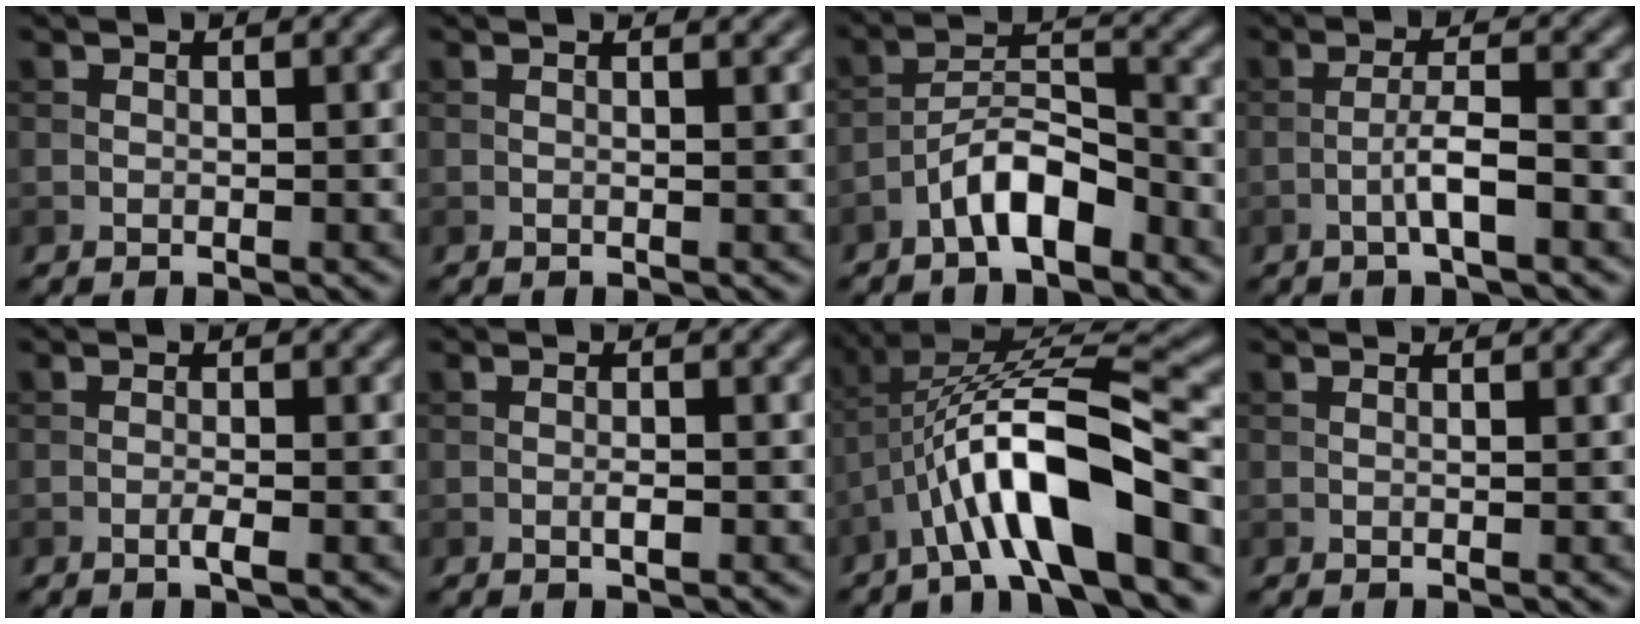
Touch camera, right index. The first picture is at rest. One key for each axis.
{"total": 2.1, "fx": 1.3, "fy": 0.9, "fz": 1.4, "tx": -0.008, "ty": 0.005, "tz": -0.008}
{"total": 5.1, "fx": -3.2, "fy": 1.8, "fz": 3.6, "tx": -0.057, "ty": 0.016, "tz": -0.061}
{"total": 3.1, "fx": -1.3, "fy": 0.3, "fz": 2.8, "tx": -0.051, "ty": 0.011, "tz": -0.028}
{"total": 1.3, "fx": -0.5, "fy": 0.2, "fz": 1.2, "tx": -0.019, "ty": 0.001, "tz": -0.014}
{"total": 1.1, "fx": -0.4, "fy": 0.2, "fz": 1.0, "tx": -0.019, "ty": 0.000, "tz": -0.007}
{"total": 10.9, "fx": -3.7, "fy": 2.8, "fz": 9.9, "tx": -0.177, "ty": 0.017, "tz": -0.067}
{"total": 0.9, "fx": 0.8, "fy": 0.2, "fz": 0.5, "tx": -0.015, "ty": -0.002, "tz": 0.002}